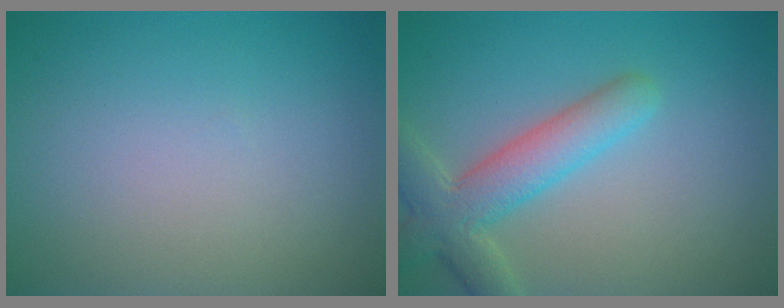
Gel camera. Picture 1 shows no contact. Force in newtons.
{"total": 5.0, "press": 5.0, "slide": 0.5}